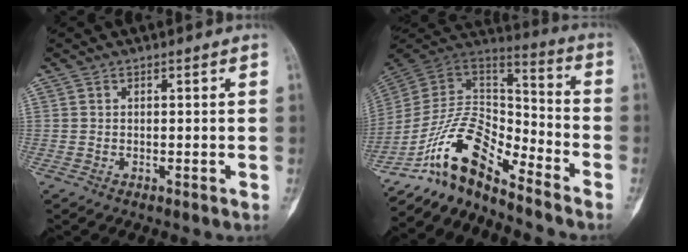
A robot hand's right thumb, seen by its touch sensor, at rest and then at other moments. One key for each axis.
{"total": 14.6, "fx": -11.4, "fy": 4.9, "fz": 7.8, "tx": -0.129, "ty": 0.103, "tz": -0.217}